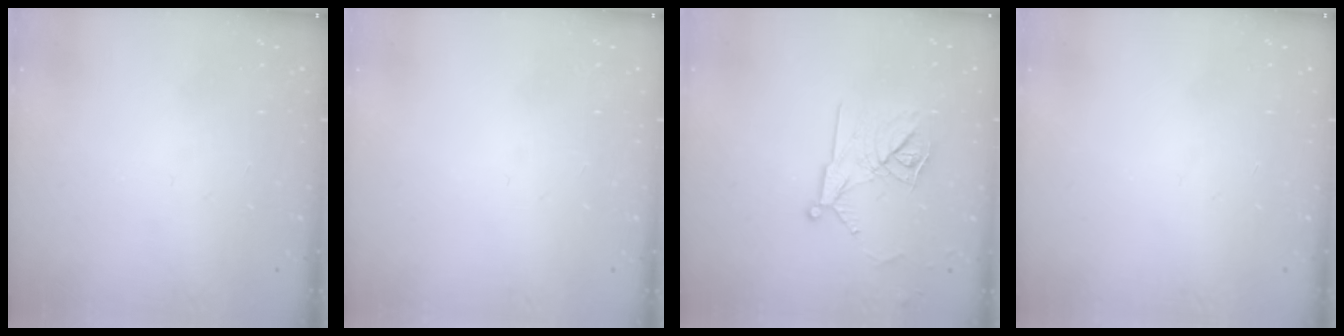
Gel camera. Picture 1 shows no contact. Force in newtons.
{"total": 0.0}
{"total": 13.5, "press": 13.5, "slide": 0.2}
{"total": 0.0}